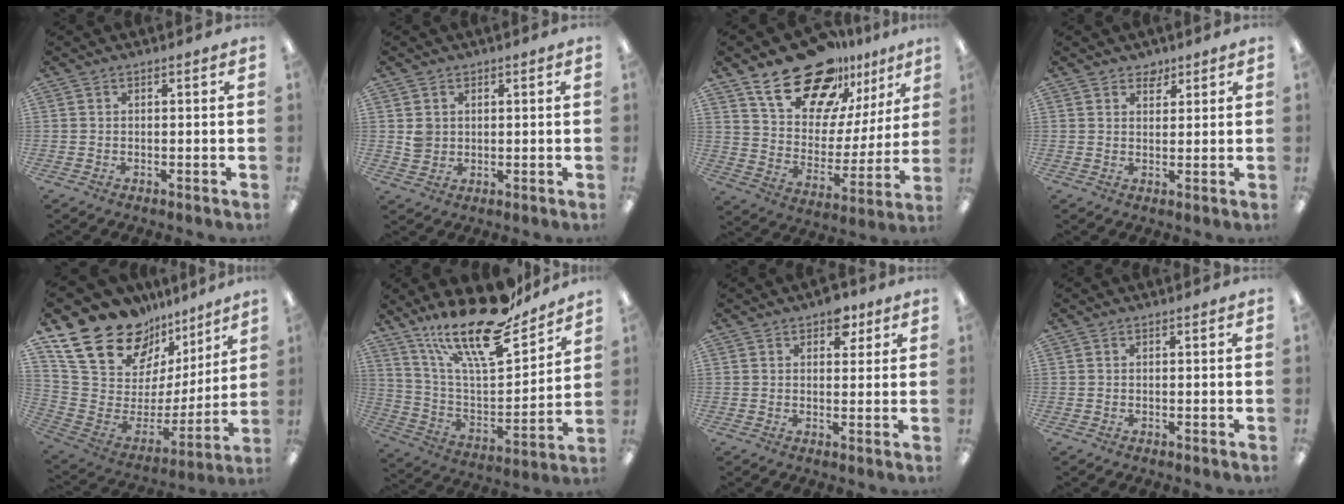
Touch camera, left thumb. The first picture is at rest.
{"total": 3.6, "force": [0.9, 3.4, 0.8], "torque": [-0.006, -0.001, 0.014]}
{"total": 21.4, "force": [16.4, 10.4, 9.1], "torque": [-0.161, -0.103, 0.293]}
{"total": 3.0, "force": [2.4, 1.8, 0.3], "torque": [0.006, -0.012, 0.042]}
{"total": 21.2, "force": [15.8, 11.0, 8.8], "torque": [-0.158, -0.121, 0.294]}
{"total": 23.2, "force": [17.7, 6.6, 13.4], "torque": [-0.238, -0.114, 0.301]}
{"total": 4.5, "force": [2.8, 2.6, 2.3], "torque": [-0.020, -0.006, 0.046]}
{"total": 0.0}